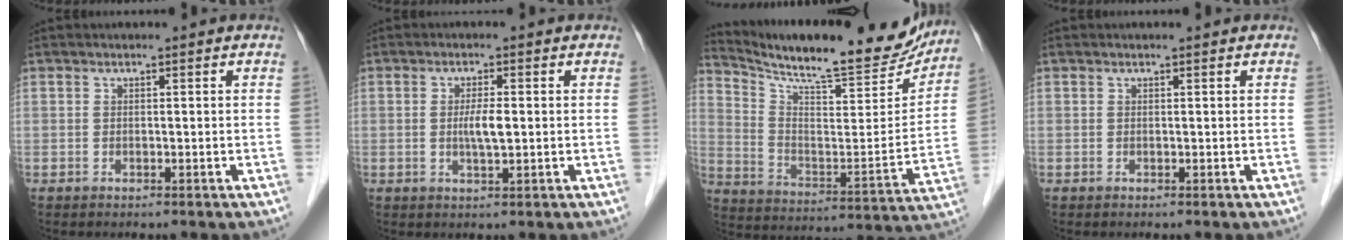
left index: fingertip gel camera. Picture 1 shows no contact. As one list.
[{"total": 3.0, "force": [-0.2, 0.4, 2.9], "torque": [-0.056, -0.004, -0.001]}, {"total": 23.0, "force": [21.0, 3.1, 8.8], "torque": [-0.147, -0.049, 0.302]}, {"total": 0.0}]